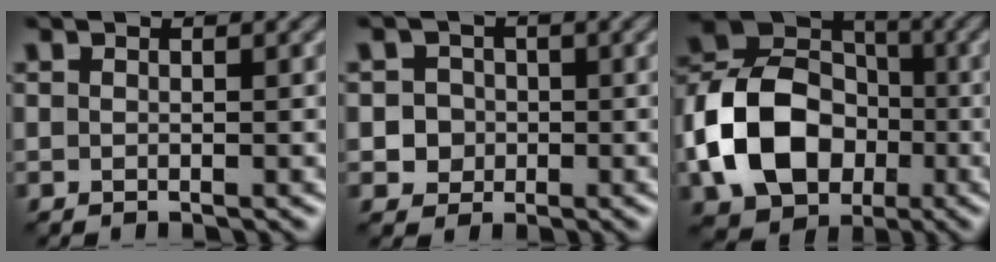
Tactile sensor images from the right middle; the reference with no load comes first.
{"total": 2.8, "force": [-0.4, 2.6, 0.7], "torque": [0.007, 0.009, -0.016]}
{"total": 11.3, "force": [-2.9, 8.5, 6.9], "torque": [-0.134, 0.008, -0.062]}